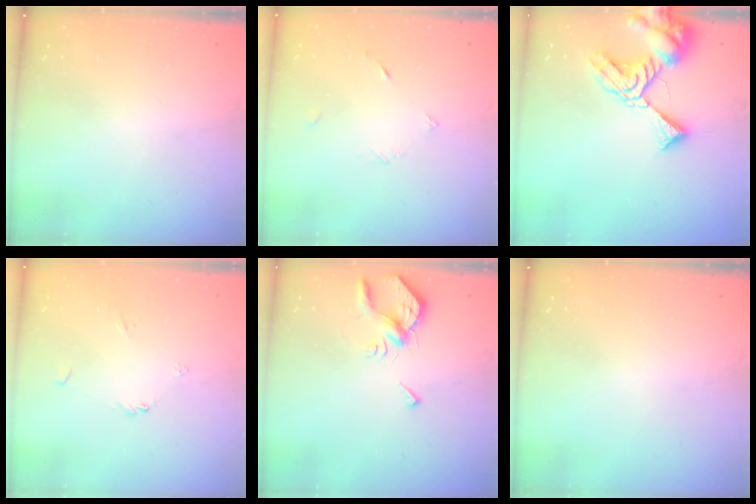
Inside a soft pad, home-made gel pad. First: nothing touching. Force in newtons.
{"total": 2.3, "press": 2.2, "slide": 0.2}
{"total": 13.9, "press": 13.8, "slide": 1.9}
{"total": 1.8, "press": 1.8, "slide": 0.5}
{"total": 5.6, "press": 5.6, "slide": 1.0}
{"total": 0.0}